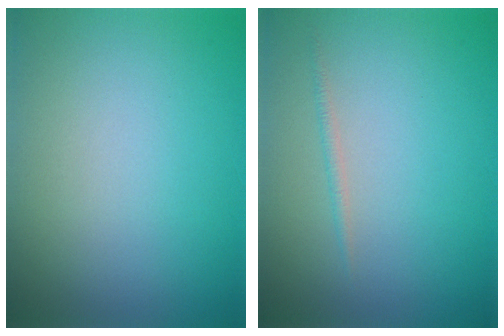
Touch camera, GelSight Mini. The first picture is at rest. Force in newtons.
{"total": 0.7, "press": 0.7, "slide": 0.0}